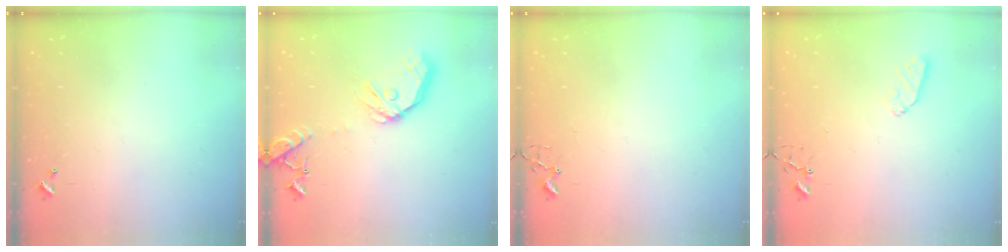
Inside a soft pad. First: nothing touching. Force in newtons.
{"total": 16.6, "press": 16.4, "slide": 2.7}
{"total": 4.0, "press": 3.9, "slide": 0.4}
{"total": 5.4, "press": 5.3, "slide": 0.7}